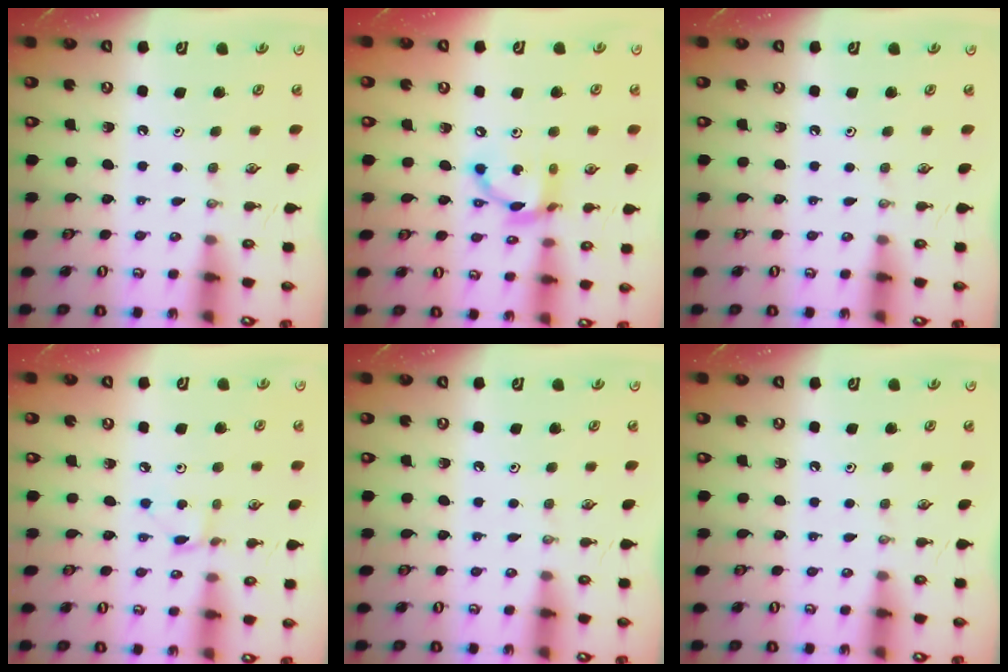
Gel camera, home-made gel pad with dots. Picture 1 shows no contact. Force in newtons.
{"total": 12.6, "press": 12.5, "slide": 0.9}
{"total": 0.0}
{"total": 2.6, "press": 2.5, "slide": 0.4}
{"total": 0.0}
{"total": 0.0}